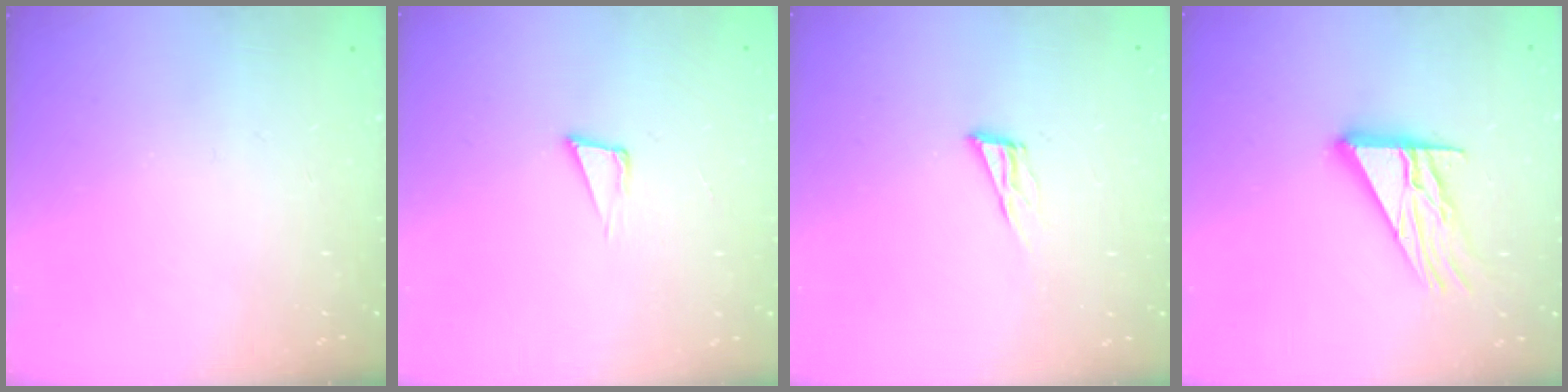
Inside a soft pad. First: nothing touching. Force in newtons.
{"total": 3.9, "press": 2.6, "slide": 2.9}
{"total": 8.4, "press": 8.0, "slide": 2.2}
{"total": 13.6, "press": 13.5, "slide": 1.3}